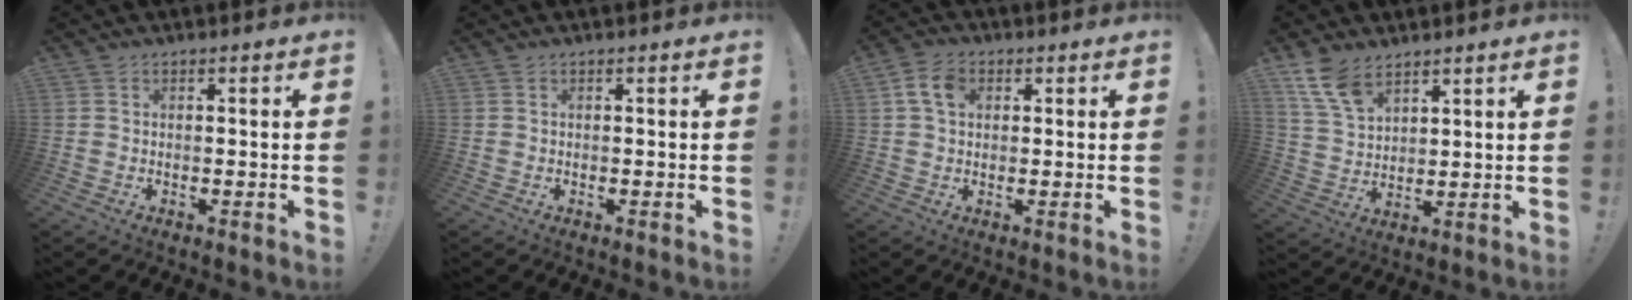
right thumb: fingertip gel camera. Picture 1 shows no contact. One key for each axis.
{"total": 0.0}
{"total": 6.8, "fx": 1.9, "fy": 4.7, "fz": 4.6, "tx": -0.091, "ty": 0.011, "tz": 0.037}
{"total": 9.8, "fx": 6.8, "fy": 5.1, "fz": 4.9, "tx": -0.097, "ty": -0.030, "tz": 0.136}